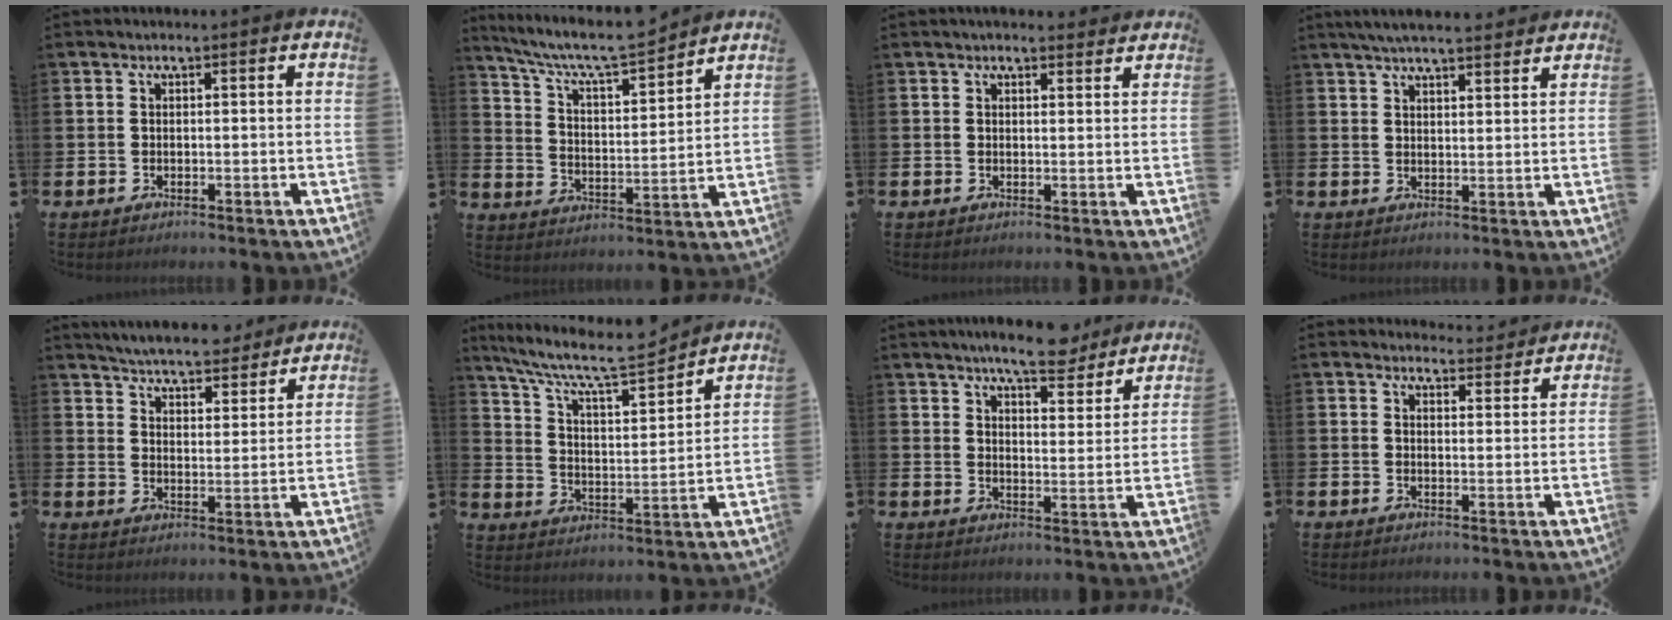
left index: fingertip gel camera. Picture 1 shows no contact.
{"total": 8.4, "force": [7.8, 1.2, 2.8], "torque": [-0.083, -0.057, 0.135]}
{"total": 2.1, "force": [2.1, 0.5, 0.1], "torque": [0.003, -0.007, 0.036]}
{"total": 4.9, "force": [4.6, 0.5, 1.5], "torque": [-0.037, -0.012, 0.085]}
{"total": 5.8, "force": [5.7, 0.7, 0.9], "torque": [-0.037, -0.036, 0.098]}
{"total": 9.5, "force": [8.5, 1.7, 3.9], "torque": [-0.105, -0.058, 0.144]}
{"total": 7.7, "force": [7.3, 1.2, 2.2], "torque": [-0.047, -0.039, 0.130]}
{"total": 3.5, "force": [3.5, 0.6, -0.1], "torque": [0.003, -0.023, 0.062]}